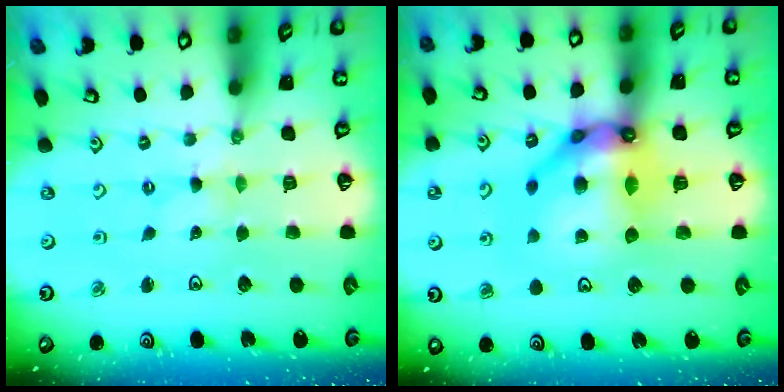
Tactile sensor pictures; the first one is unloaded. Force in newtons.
{"total": 16.1, "press": 16.0, "slide": 1.8}